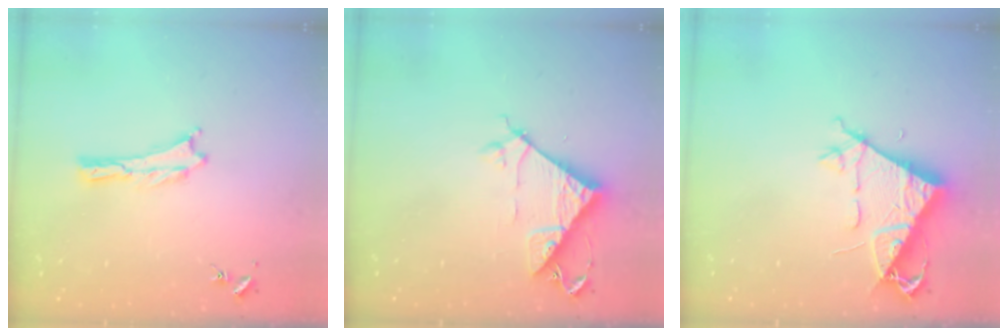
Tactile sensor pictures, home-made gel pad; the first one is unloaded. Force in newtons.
{"total": 7.0, "press": 7.0, "slide": 0.7}
{"total": 7.7, "press": 7.6, "slide": 1.2}